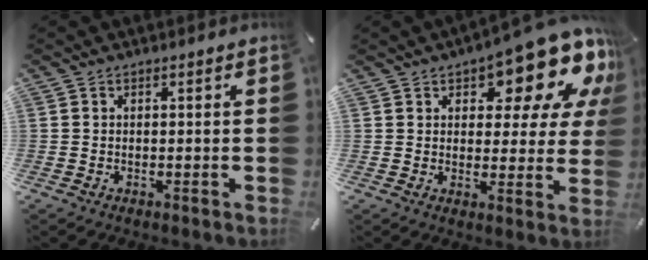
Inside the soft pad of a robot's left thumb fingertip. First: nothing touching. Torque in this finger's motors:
{"motor_torque": [2.49, 2.52, 1.72, -1.05, 0.13]}